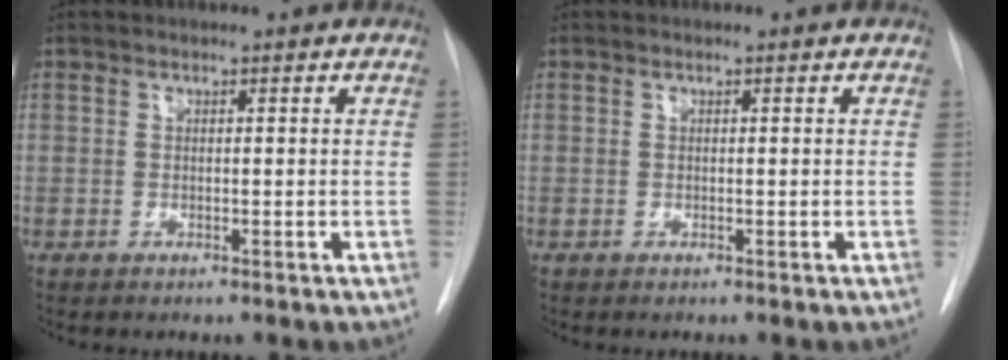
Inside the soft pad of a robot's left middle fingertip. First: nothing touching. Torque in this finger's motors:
{"motor_torque": [0.00, 0.00, 0.00, 0.00]}